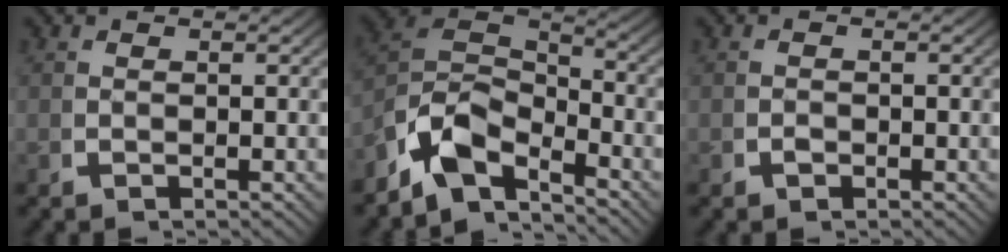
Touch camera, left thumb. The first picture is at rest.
{"total": 9.6, "force": [-2.4, 6.7, 6.5], "torque": [-0.150, -0.038, -0.039]}
{"total": 0.6, "force": [-0.4, 0.4, 0.3], "torque": [-0.005, -0.002, -0.008]}